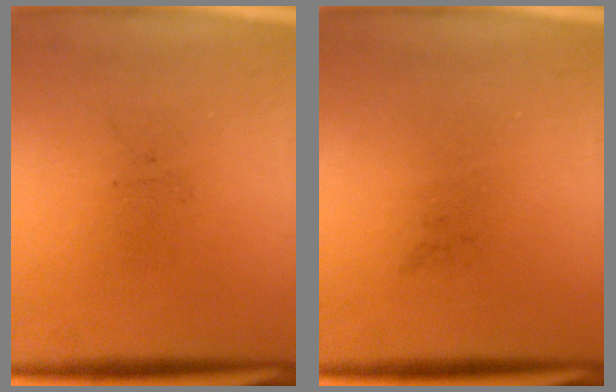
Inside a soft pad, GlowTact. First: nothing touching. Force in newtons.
{"total": 0.0}